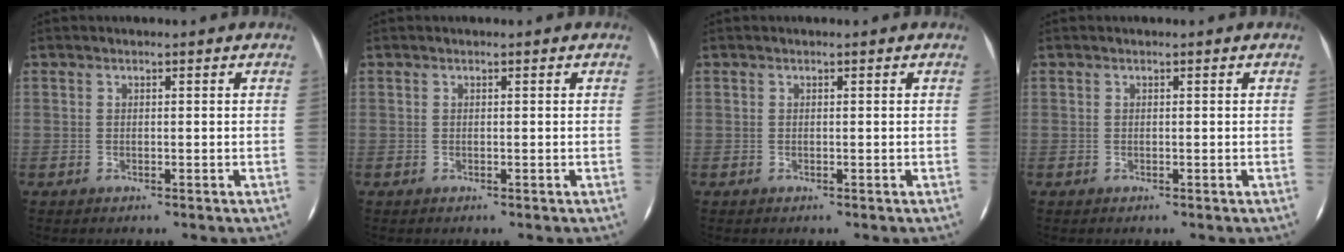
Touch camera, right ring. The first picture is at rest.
{"total": 0.0}
{"total": 0.0}
{"total": 0.0}